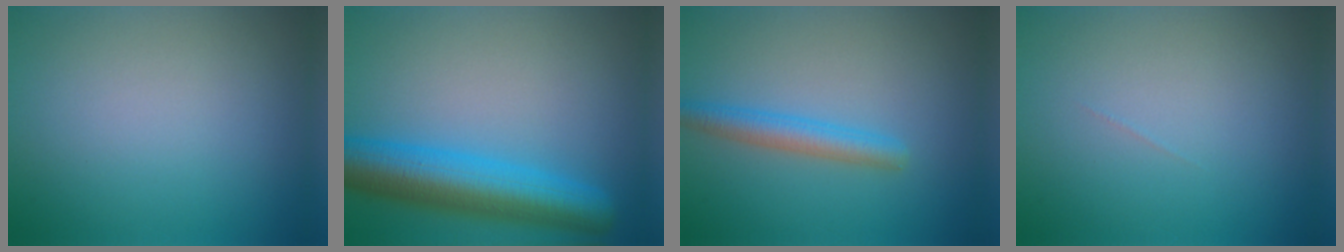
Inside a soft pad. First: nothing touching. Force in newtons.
{"total": 8.2, "press": 8.2, "slide": 0.3}
{"total": 2.8, "press": 2.8, "slide": 0.0}
{"total": 0.0}